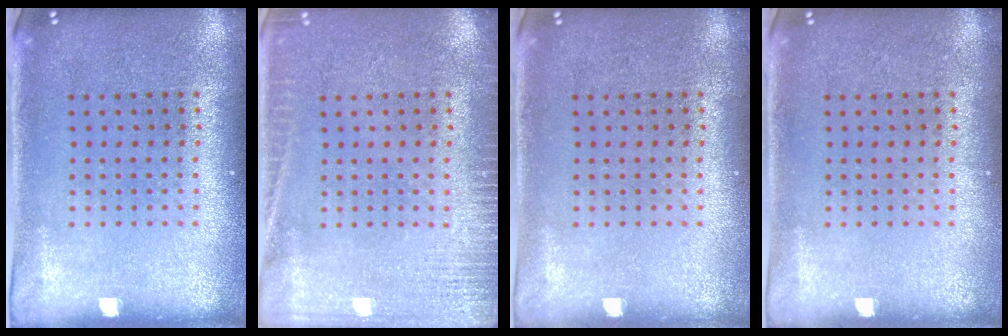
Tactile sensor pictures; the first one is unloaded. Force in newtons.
{"total": 2.9, "press": 2.9, "slide": 0.4}
{"total": 0.0}
{"total": 0.0}